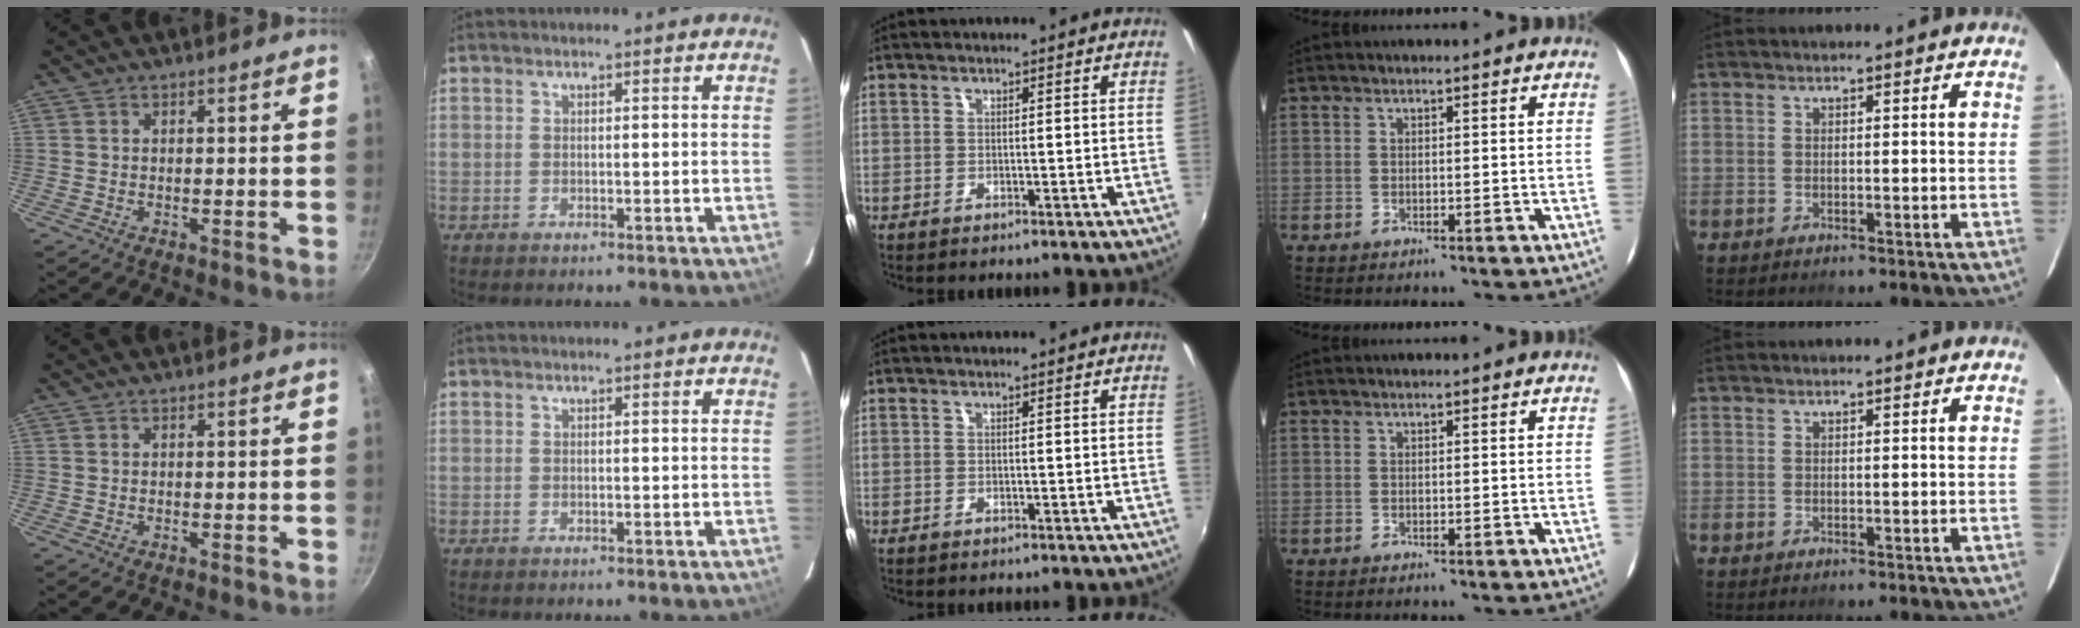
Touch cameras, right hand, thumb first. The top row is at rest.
{}